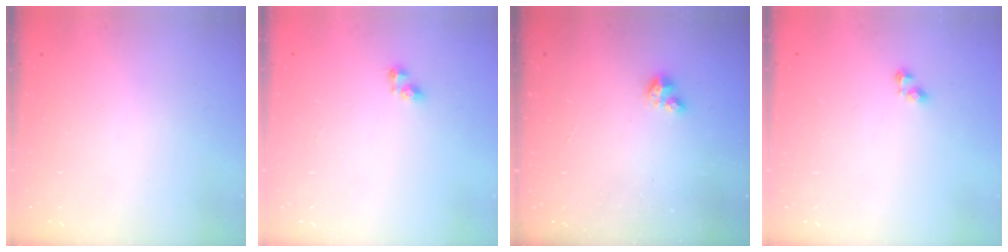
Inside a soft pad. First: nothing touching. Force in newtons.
{"total": 3.3, "press": 3.3, "slide": 0.4}
{"total": 2.9, "press": 2.9, "slide": 0.2}
{"total": 2.7, "press": 2.7, "slide": 0.4}